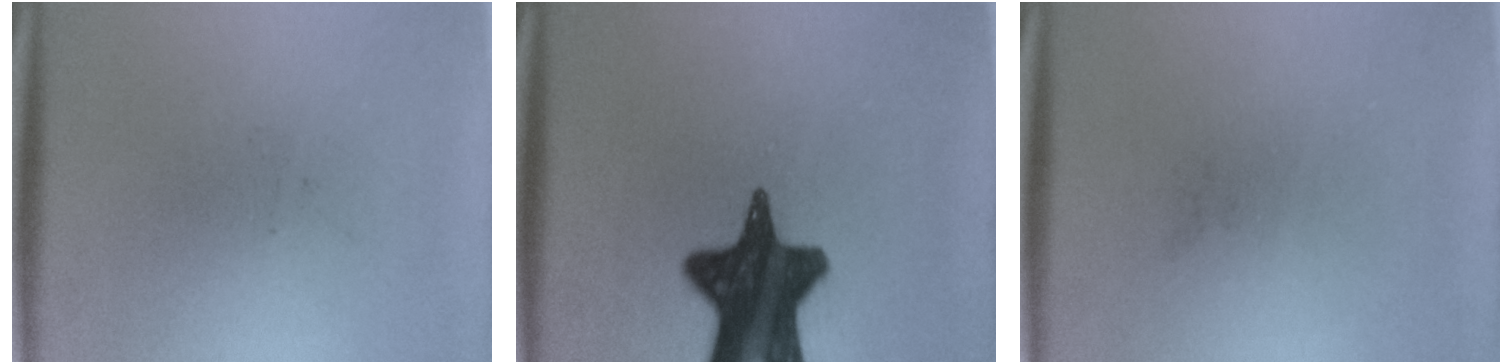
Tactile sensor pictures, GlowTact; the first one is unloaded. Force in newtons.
{"total": 17.5}
{"total": 0.0}